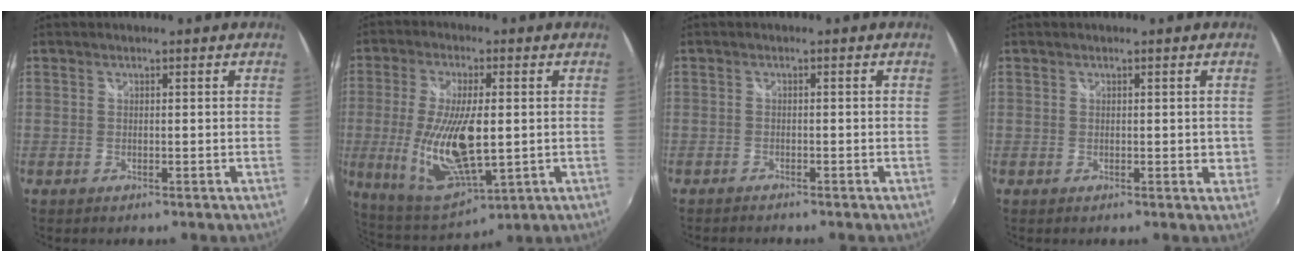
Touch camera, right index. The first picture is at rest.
{"total": 16.8, "force": [-1.2, 6.8, 15.4], "torque": [-0.305, -0.025, -0.007]}
{"total": 1.8, "force": [-1.8, 0.2, 0.4], "torque": [-0.022, -0.008, -0.032]}
{"total": 1.5, "force": [0.4, 1.0, 1.1], "torque": [-0.011, 0.001, 0.010]}